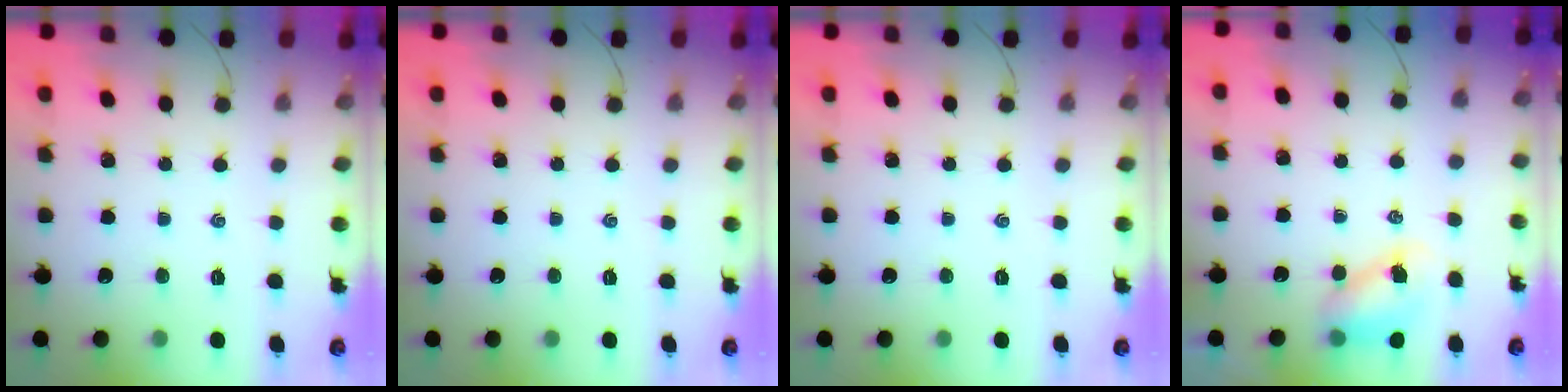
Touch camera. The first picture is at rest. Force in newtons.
{"total": 0.0}
{"total": 0.0}
{"total": 6.7, "press": 6.7, "slide": 0.9}